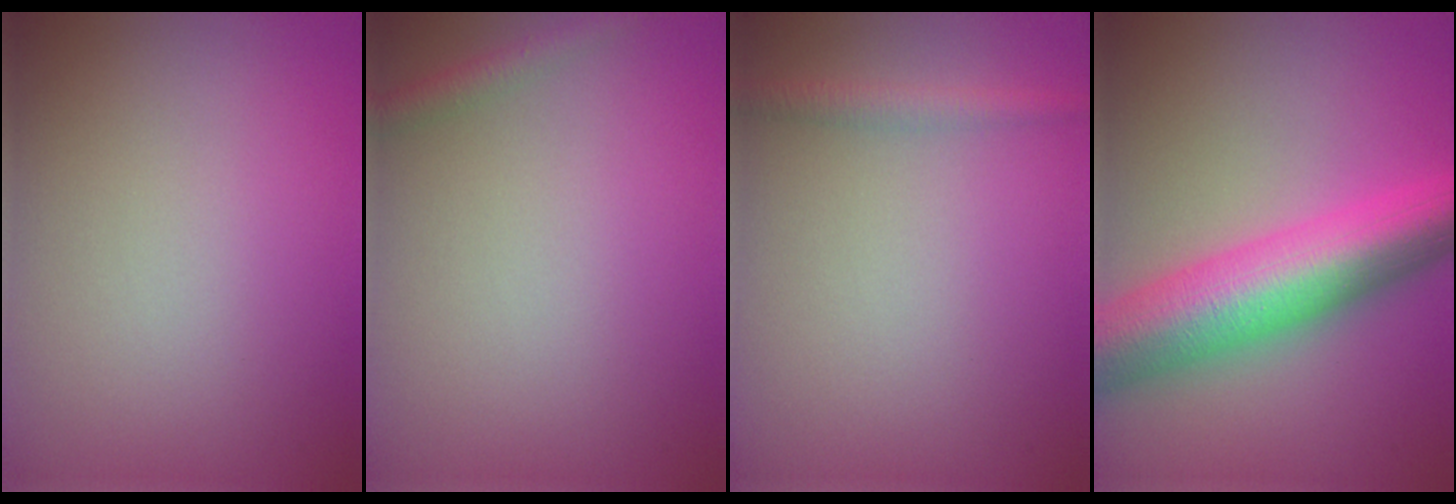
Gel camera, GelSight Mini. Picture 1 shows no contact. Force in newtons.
{"total": 1.4, "press": 1.4, "slide": 0.1}
{"total": 1.6, "press": 1.6, "slide": 0.1}
{"total": 10.7, "press": 10.7, "slide": 0.1}